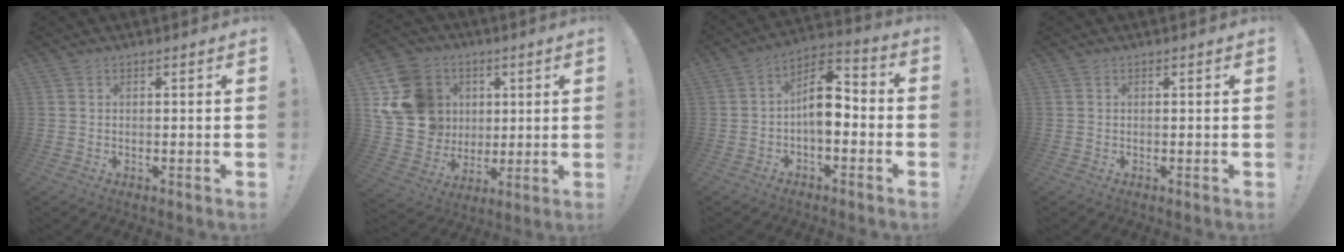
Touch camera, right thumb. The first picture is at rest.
{"total": 17.8, "force": [4.5, 15.5, 7.5], "torque": [-0.122, -0.005, 0.115]}
{"total": 10.5, "force": [-1.7, 6.2, 8.3], "torque": [-0.141, 0.019, -0.028]}
{"total": 0.0}